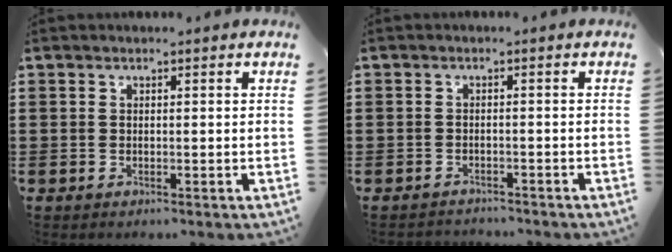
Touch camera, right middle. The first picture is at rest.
{"total": 1.6, "force": [-1.5, 0.4, -0.3], "torque": [0.000, 0.003, -0.036]}